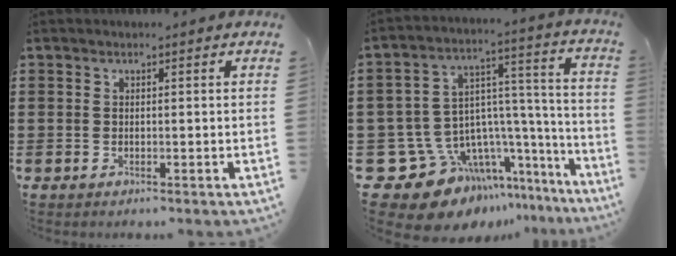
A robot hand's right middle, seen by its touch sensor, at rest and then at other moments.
{"total": 11.5, "force": [-7.5, 7.8, 3.9], "torque": [-0.113, -0.014, -0.121]}